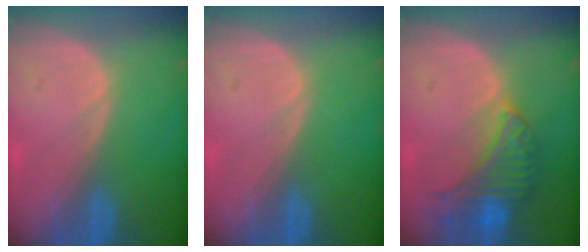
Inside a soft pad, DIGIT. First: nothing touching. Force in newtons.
{"total": 0.0}
{"total": 7.9, "press": 7.4, "slide": 2.8}